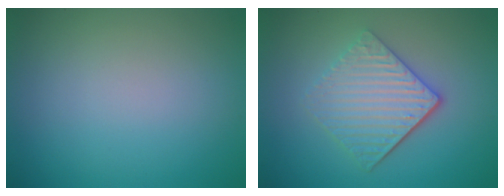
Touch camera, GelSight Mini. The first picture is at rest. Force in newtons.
{"total": 4.7, "press": 3.6, "slide": 3.0}